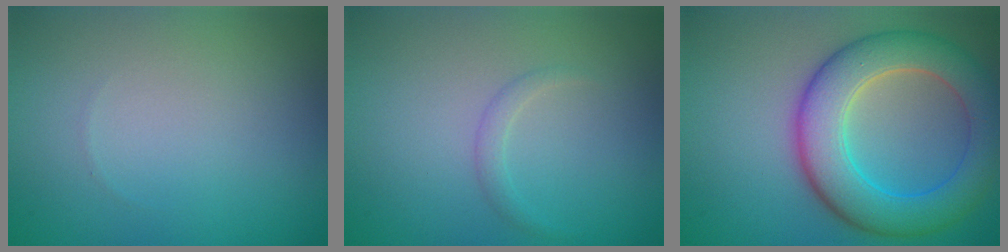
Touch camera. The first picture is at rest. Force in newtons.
{"total": 0.9, "press": 0.9, "slide": 0.0}
{"total": 7.9, "press": 7.9, "slide": 0.2}